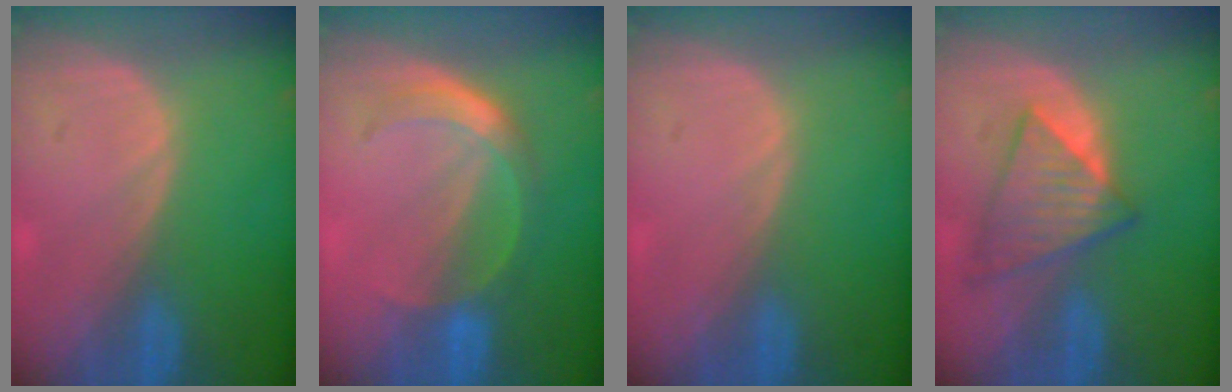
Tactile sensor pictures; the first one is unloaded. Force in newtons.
{"total": 6.0, "press": 5.2, "slide": 3.1}
{"total": 0.0}
{"total": 6.5, "press": 6.5, "slide": 0.7}